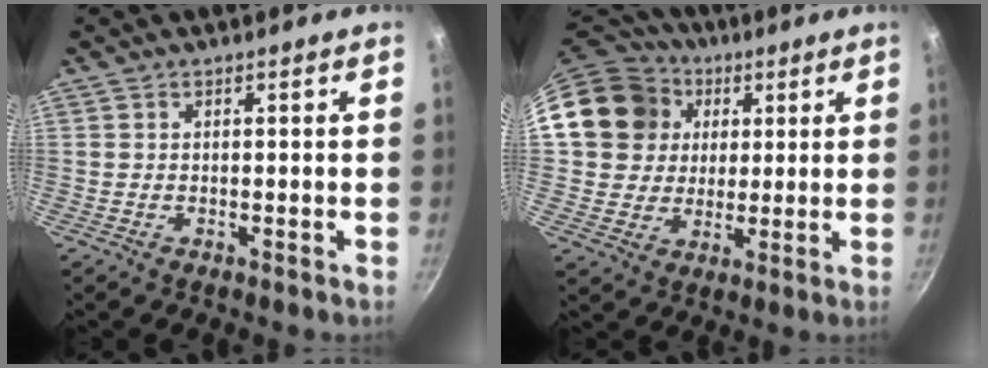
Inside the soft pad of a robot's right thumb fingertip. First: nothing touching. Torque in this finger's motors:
{"motor_torque": [0.41, 0.42, 0.32, -0.24, 0.09]}